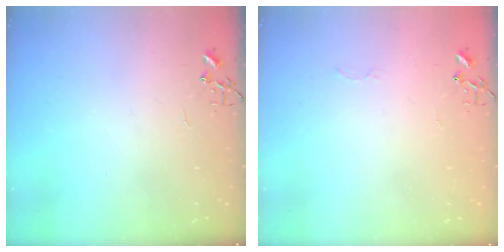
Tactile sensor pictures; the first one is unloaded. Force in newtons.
{"total": 2.5, "press": 2.5, "slide": 0.4}